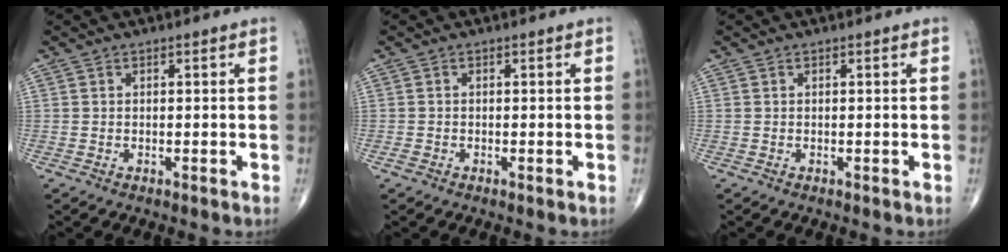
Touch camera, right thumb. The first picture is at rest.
{"total": 1.0, "force": [-0.5, 0.5, 0.7], "torque": [-0.014, -0.002, -0.010]}
{"total": 0.0}